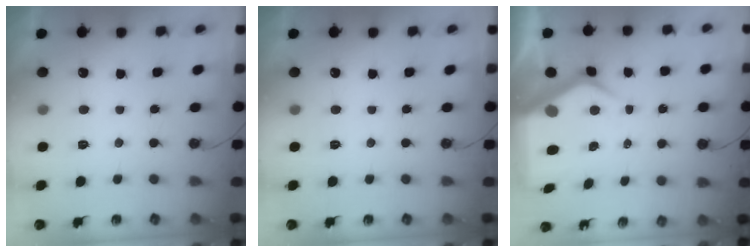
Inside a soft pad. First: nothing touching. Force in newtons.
{"total": 0.0}
{"total": 10.7, "press": 10.6, "slide": 1.4}